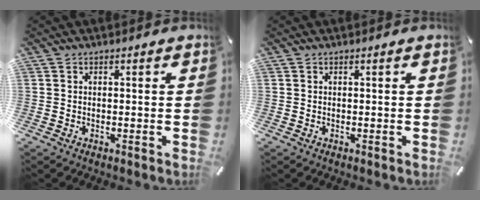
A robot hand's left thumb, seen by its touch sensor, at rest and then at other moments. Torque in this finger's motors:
{"motor_torque": [0.00, 0.00, 0.03, -0.03, 0.00]}